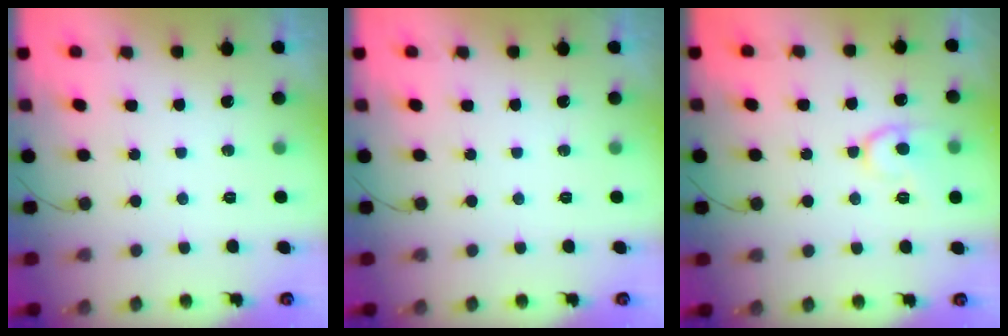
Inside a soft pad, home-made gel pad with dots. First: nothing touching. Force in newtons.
{"total": 0.0}
{"total": 10.9, "press": 10.8, "slide": 0.9}